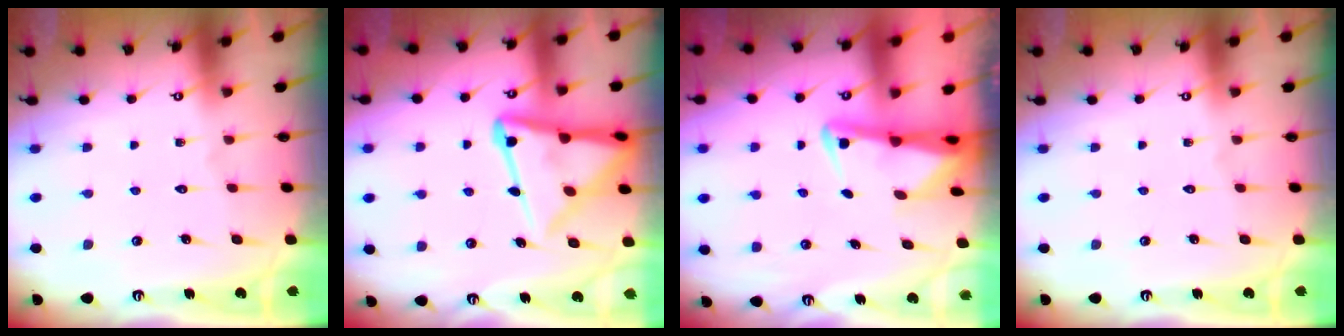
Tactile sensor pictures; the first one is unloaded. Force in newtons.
{"total": 14.7, "press": 14.6, "slide": 1.5}
{"total": 2.7, "press": 2.6, "slide": 0.6}
{"total": 0.0}